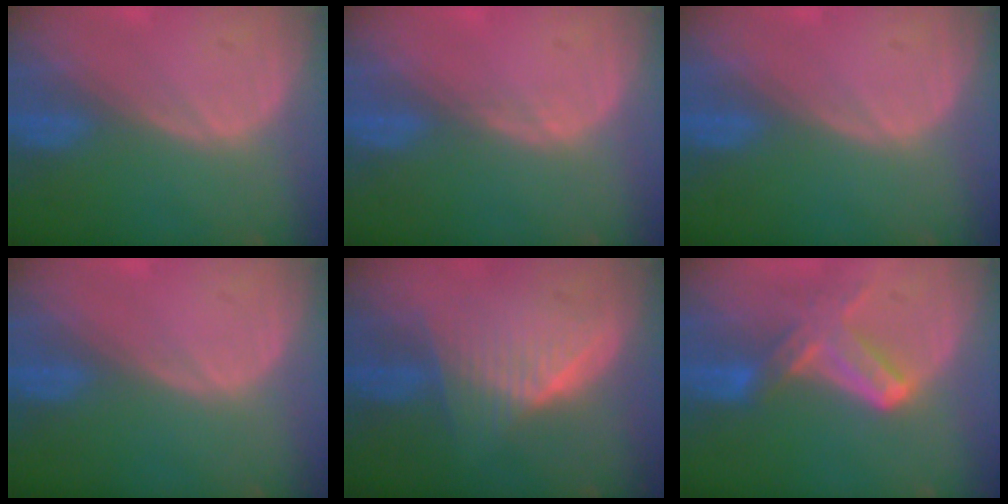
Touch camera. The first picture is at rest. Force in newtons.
{"total": 0.8, "press": 0.6, "slide": 0.5}
{"total": 0.0}
{"total": 0.0}
{"total": 6.4, "press": 6.2, "slide": 1.7}
{"total": 6.1, "press": 6.1, "slide": 0.1}